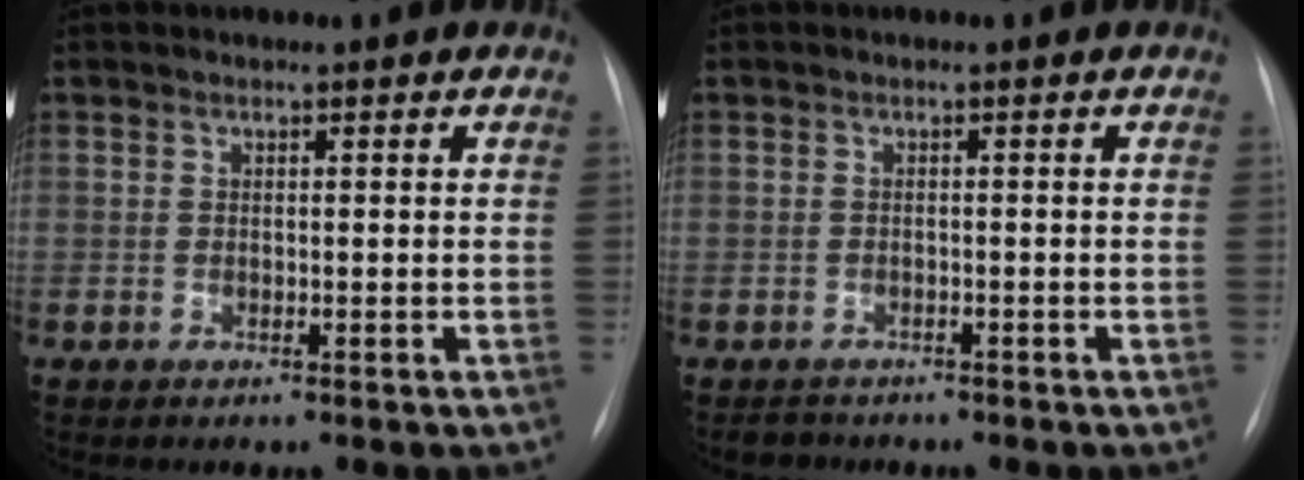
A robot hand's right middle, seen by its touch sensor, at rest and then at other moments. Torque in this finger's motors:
{"motor_torque": [0.00, -0.01, -0.02, -0.01]}